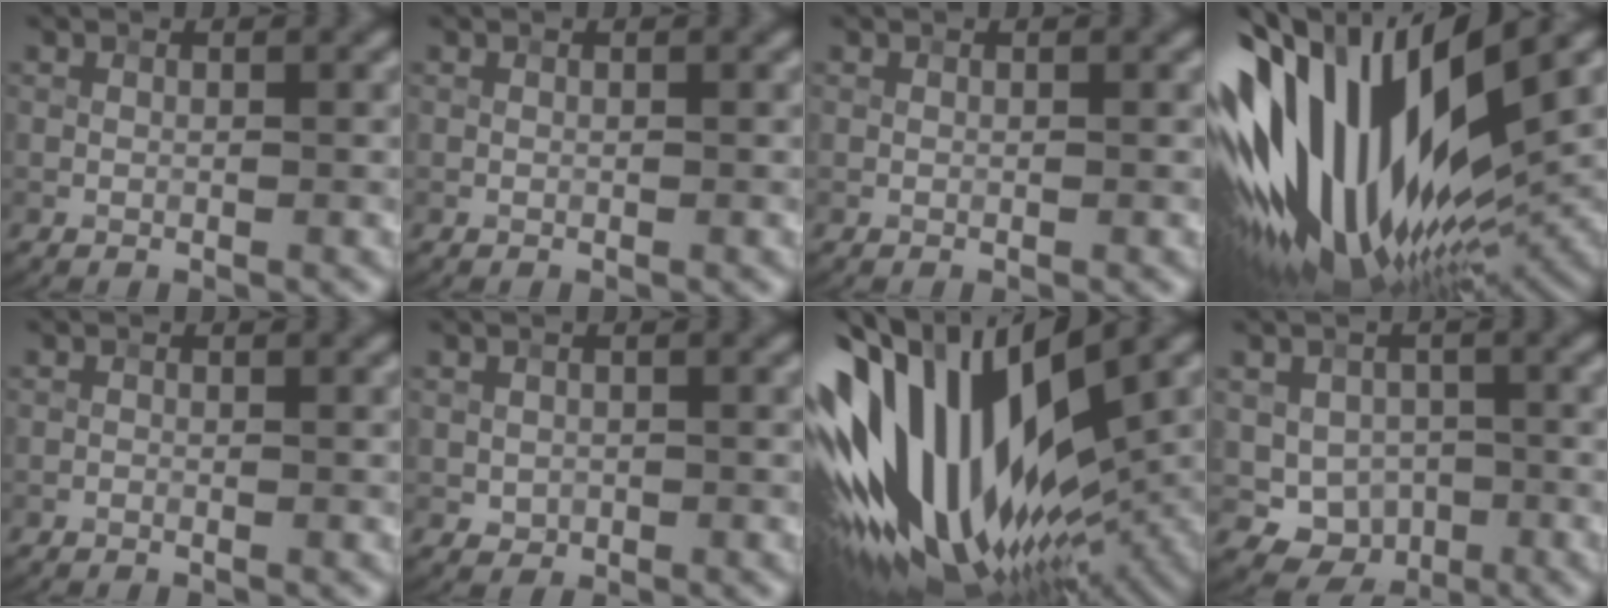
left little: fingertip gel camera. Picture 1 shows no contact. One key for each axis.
{"total": 0.0}
{"total": 0.0}
{"total": 16.9, "fx": 0.6, "fy": 7.5, "fz": 15.1, "tx": -0.288, "ty": -0.013, "tz": 0.004}
{"total": 0.0}
{"total": 1.1, "fx": 0.1, "fy": 1.0, "fz": 0.5, "tx": -0.011, "ty": -0.003, "tz": 0.006}
{"total": 16.9, "fx": -0.1, "fy": 8.9, "fz": 14.4, "tx": -0.275, "ty": -0.005, "tz": -0.005}
{"total": 5.0, "fx": -0.8, "fy": 4.2, "fz": 2.4, "tx": -0.027, "ty": -0.005, "tz": -0.012}